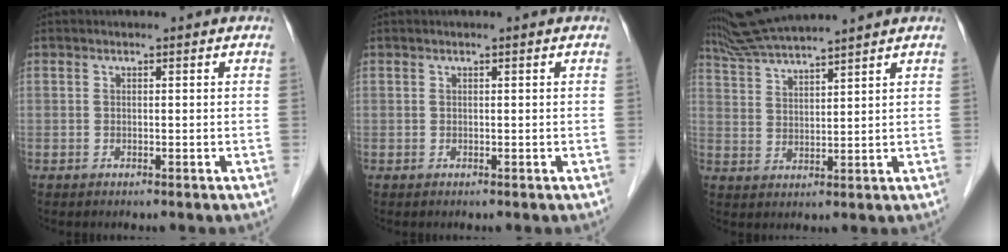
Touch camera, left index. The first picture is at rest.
{"total": 0.0}
{"total": 9.3, "force": [8.5, -1.0, 3.7], "torque": [-0.072, 0.026, 0.153]}